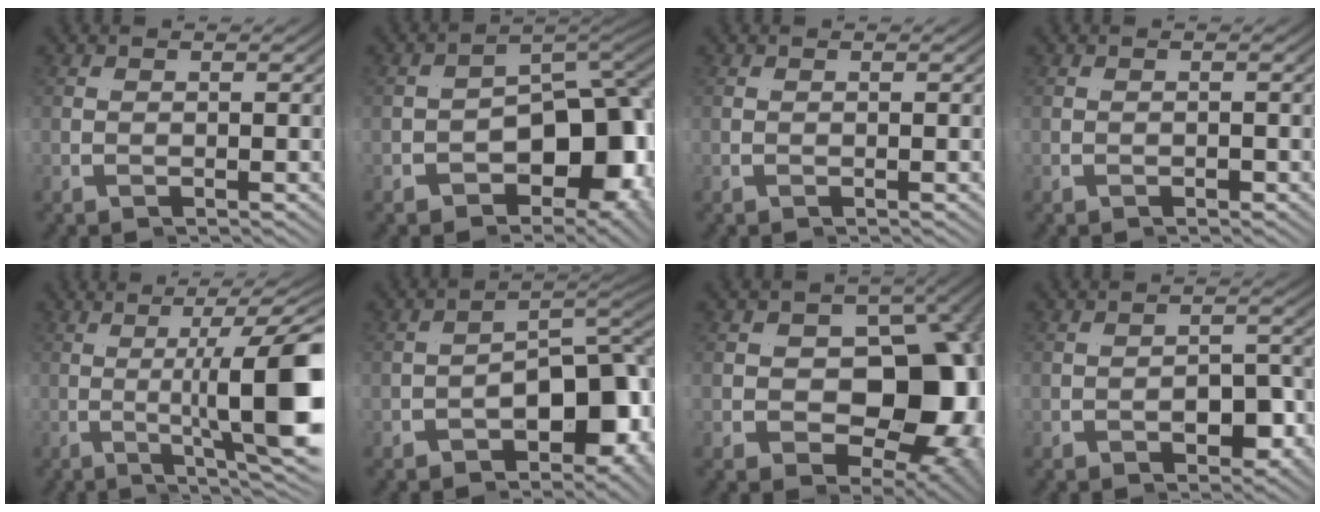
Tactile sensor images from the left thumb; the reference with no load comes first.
{"total": 11.2, "force": [-2.9, 6.3, 8.9], "torque": [-0.142, -0.020, -0.027]}
{"total": 0.0}
{"total": 0.9, "force": [-0.4, 0.7, 0.5], "torque": [-0.010, -0.002, -0.006]}
{"total": 10.0, "force": [-0.3, -3.0, 9.6], "torque": [-0.118, 0.047, -0.018]}
{"total": 9.2, "force": [-2.9, 4.4, 7.6], "torque": [-0.125, -0.014, -0.034]}
{"total": 17.9, "force": [0.0, 11.6, 13.6], "torque": [-0.184, -0.014, 0.005]}
{"total": 4.8, "force": [-2.1, 2.3, 3.6], "torque": [-0.066, -0.014, -0.022]}